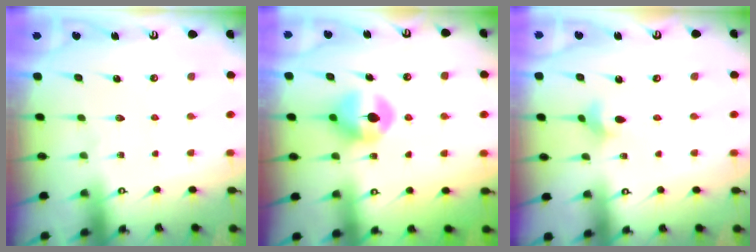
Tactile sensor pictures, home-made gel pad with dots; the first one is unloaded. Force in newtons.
{"total": 9.2, "press": 9.2, "slide": 0.6}
{"total": 2.7, "press": 2.6, "slide": 0.6}